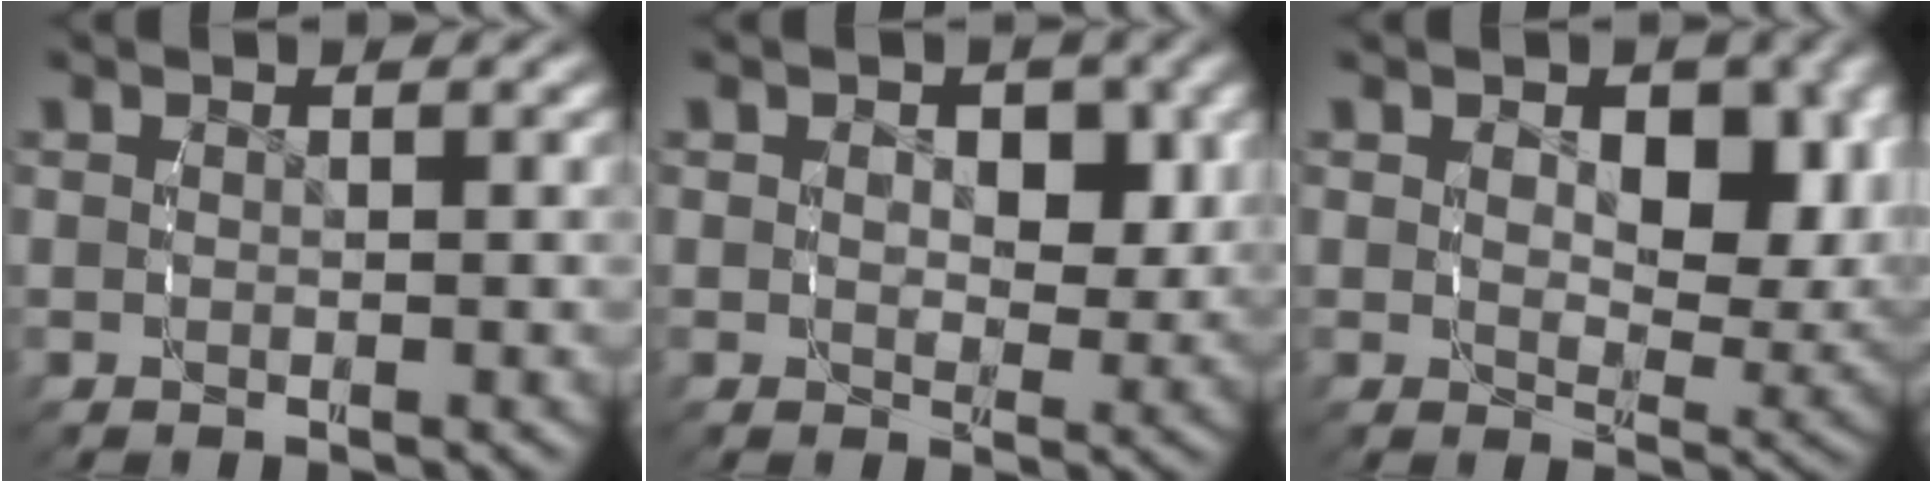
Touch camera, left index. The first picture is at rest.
{"total": 3.3, "force": [0.9, 2.3, 2.1], "torque": [-0.033, -0.014, 0.021]}
{"total": 5.0, "force": [1.4, 2.9, 3.9], "torque": [-0.058, -0.020, 0.030]}